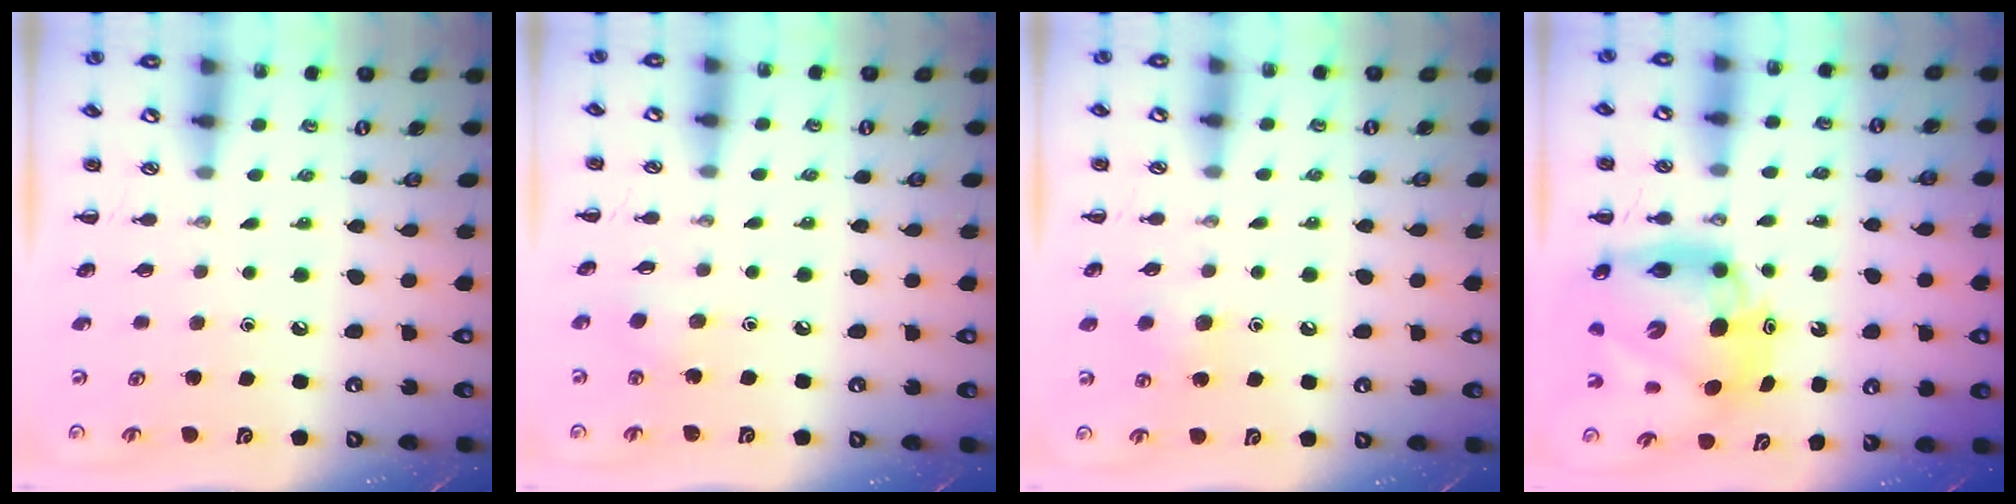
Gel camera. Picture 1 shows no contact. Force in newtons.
{"total": 2.7, "press": 2.6, "slide": 0.6}
{"total": 7.1, "press": 6.7, "slide": 2.4}
{"total": 14.9, "press": 14.3, "slide": 4.0}